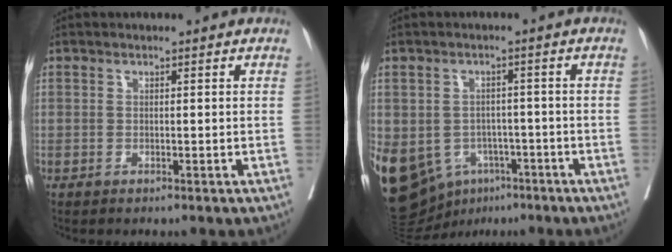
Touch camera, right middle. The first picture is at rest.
{"total": 24.2, "force": [-10.5, 18.5, 11.6], "torque": [-0.356, -0.014, -0.146]}